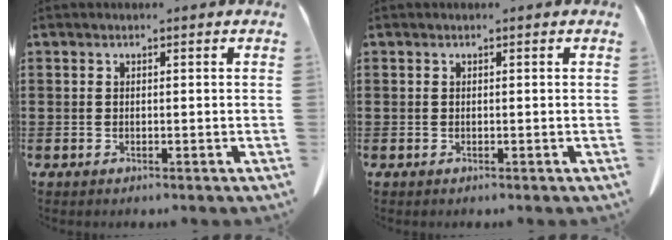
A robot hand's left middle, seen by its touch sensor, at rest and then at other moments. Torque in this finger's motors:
{"motor_torque": [-0.17, 0.15, 0.00, 0.00]}